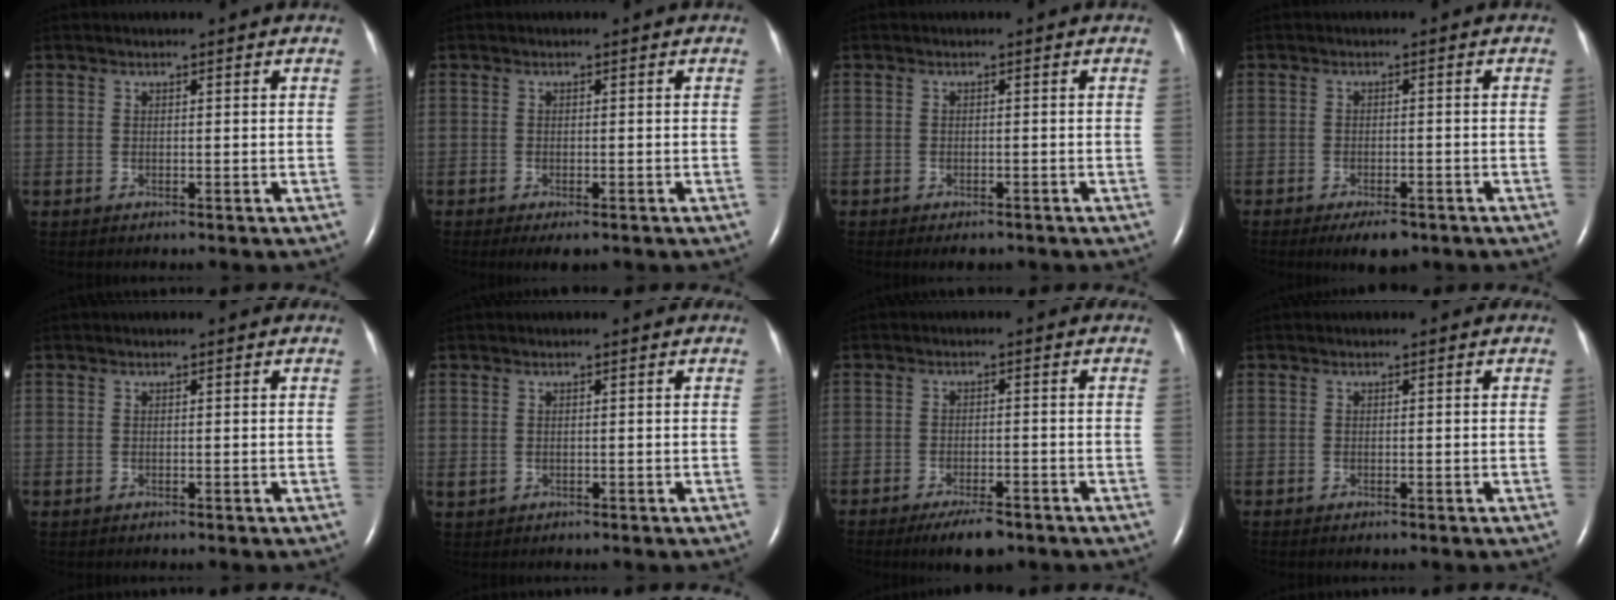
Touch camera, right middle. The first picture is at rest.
{"total": 2.5, "force": [-1.6, 0.9, 1.7], "torque": [-0.022, -0.004, -0.019]}
{"total": 2.1, "force": [-1.7, 0.9, 0.9], "torque": [-0.010, -0.002, -0.017]}
{"total": 4.2, "force": [-3.0, 1.5, 2.6], "torque": [-0.039, -0.003, -0.040]}
{"total": 0.0}
{"total": 0.8, "force": [0.0, 0.7, 0.4], "torque": [-0.015, -0.001, 0.008]}
{"total": 5.0, "force": [-3.6, 1.4, 3.1], "torque": [-0.053, -0.004, -0.055]}
{"total": 0.0}